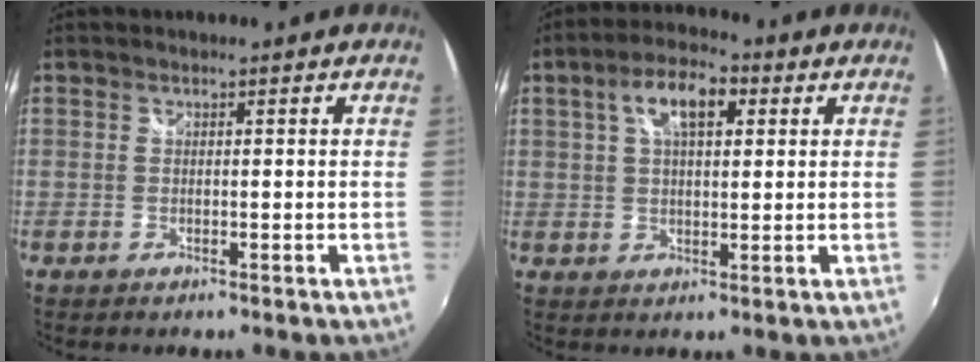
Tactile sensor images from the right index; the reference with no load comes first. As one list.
[{"total": 8.4, "force": [3.0, 3.9, 6.8], "torque": [-0.120, 0.022, 0.050]}]